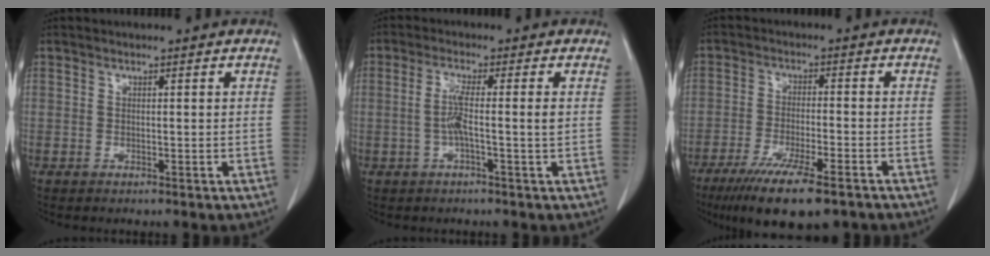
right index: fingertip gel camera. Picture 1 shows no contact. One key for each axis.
{"total": 4.1, "fx": -0.5, "fy": -0.4, "fz": 4.1, "tx": -0.078, "ty": 0.005, "tz": -0.010}
{"total": 13.0, "fx": -9.2, "fy": 2.3, "fz": 9.0, "tx": -0.148, "ty": -0.030, "tz": -0.146}